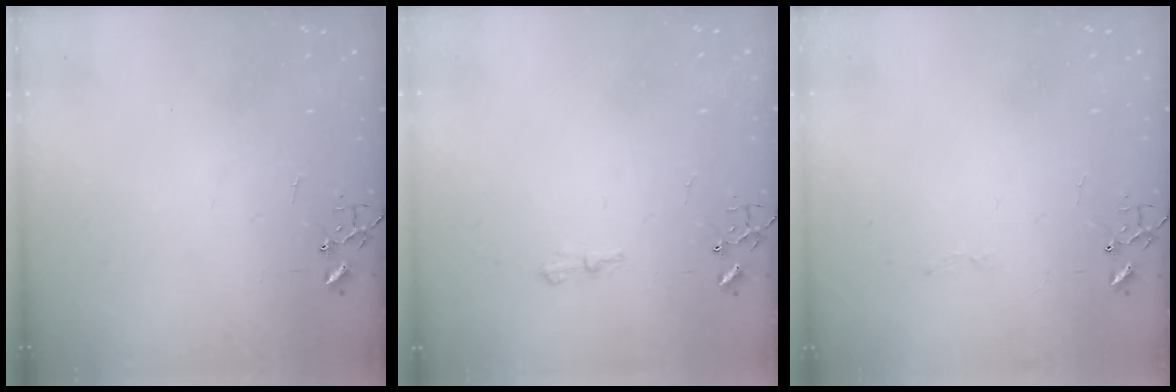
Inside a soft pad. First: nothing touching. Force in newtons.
{"total": 6.1, "press": 6.1, "slide": 0.6}
{"total": 2.5, "press": 2.5, "slide": 0.4}